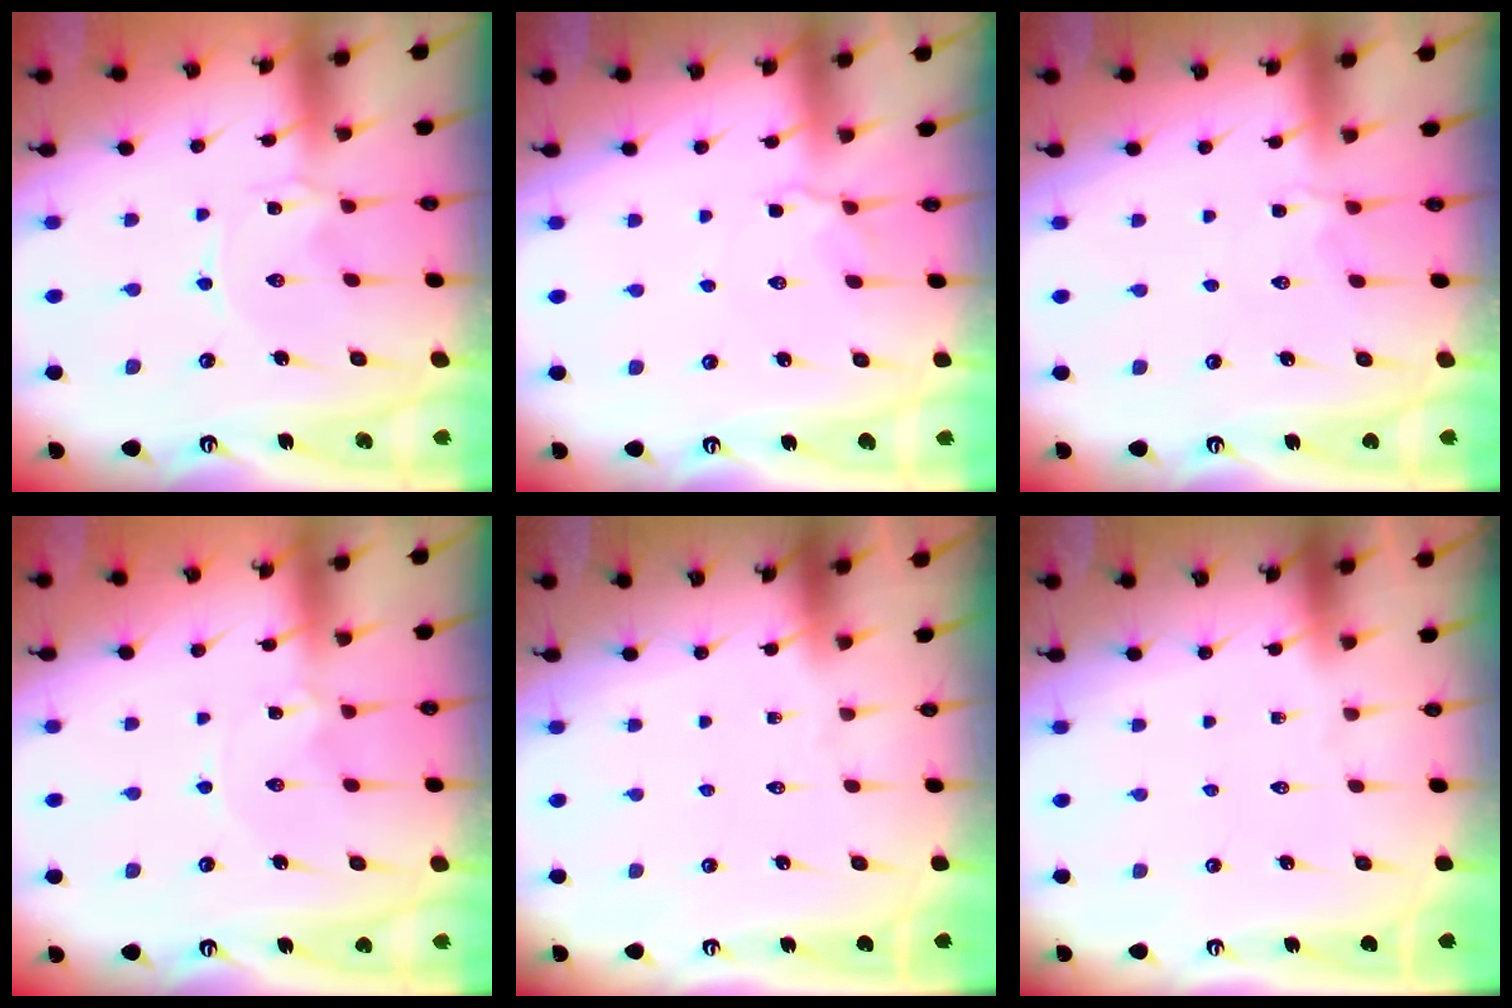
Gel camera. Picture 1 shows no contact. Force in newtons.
{"total": 3.3, "press": 3.2, "slide": 1.0}
{"total": 2.1, "press": 1.9, "slide": 0.9}
{"total": 0.0}
{"total": 0.0}
{"total": 0.0}